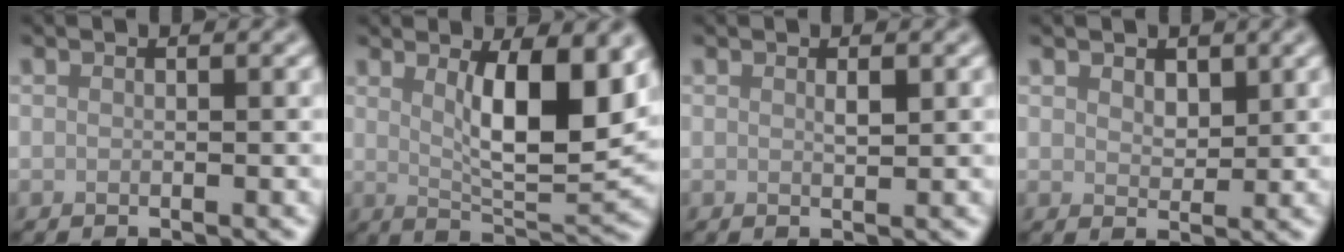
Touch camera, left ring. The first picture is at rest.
{"total": 8.4, "force": [2.3, 2.6, 7.7], "torque": [-0.121, -0.011, 0.043]}
{"total": 0.8, "force": [0.4, 0.2, 0.7], "torque": [-0.012, -0.002, 0.007]}
{"total": 1.7, "force": [1.1, 1.0, 0.8], "torque": [-0.017, -0.003, 0.021]}